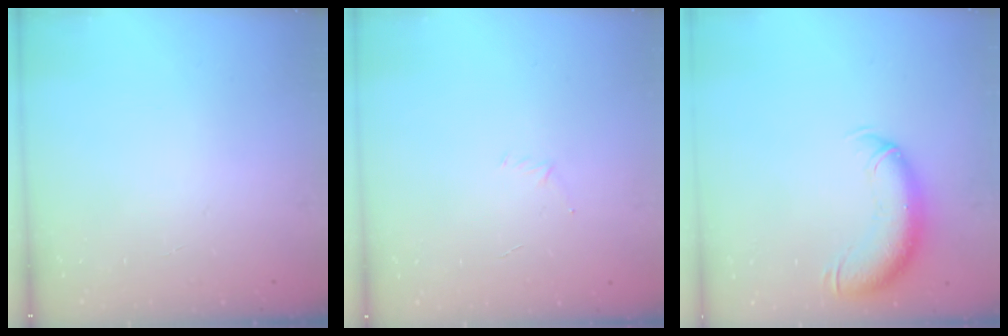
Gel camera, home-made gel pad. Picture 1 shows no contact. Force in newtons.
{"total": 2.9, "press": 2.8, "slide": 0.8}
{"total": 12.5, "press": 12.2, "slide": 3.0}